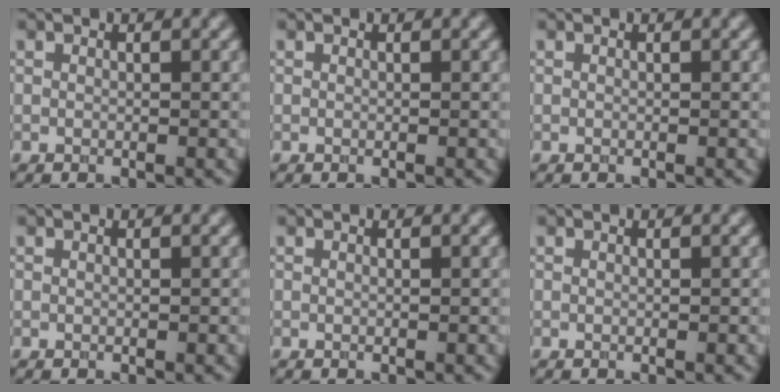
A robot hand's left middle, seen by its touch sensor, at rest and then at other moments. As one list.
[{"total": 0.0}, {"total": 0.0}, {"total": 0.0}, {"total": 0.0}, {"total": 0.0}]